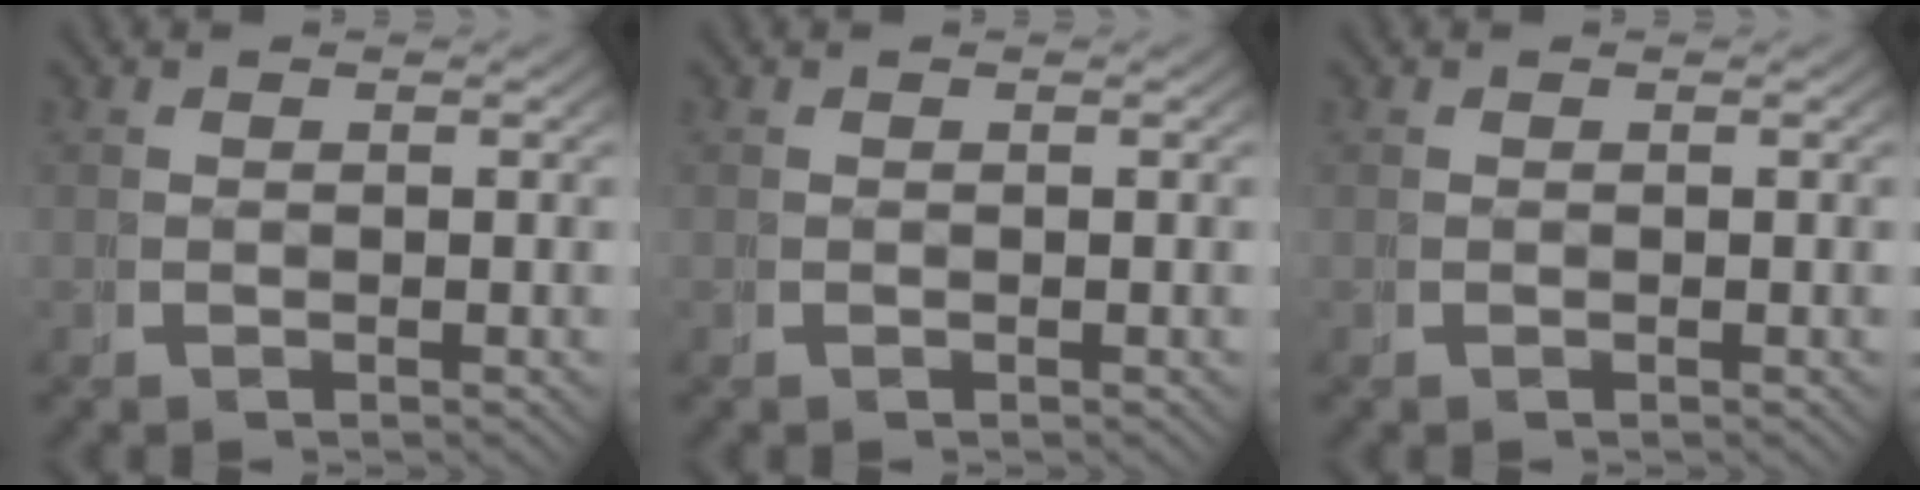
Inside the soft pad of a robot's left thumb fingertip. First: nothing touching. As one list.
[{"total": 0.0}, {"total": 0.0}]